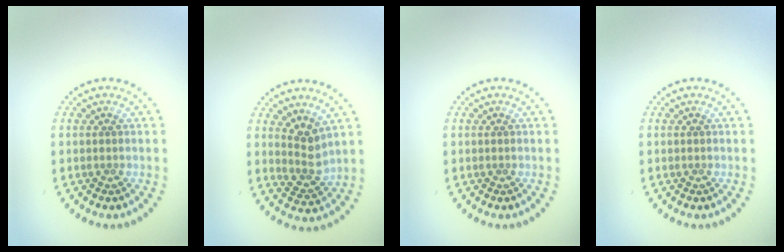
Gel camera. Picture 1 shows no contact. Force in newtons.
{"total": 2.5, "press": 2.0, "slide": 1.6}
{"total": 0.0}
{"total": 0.0}